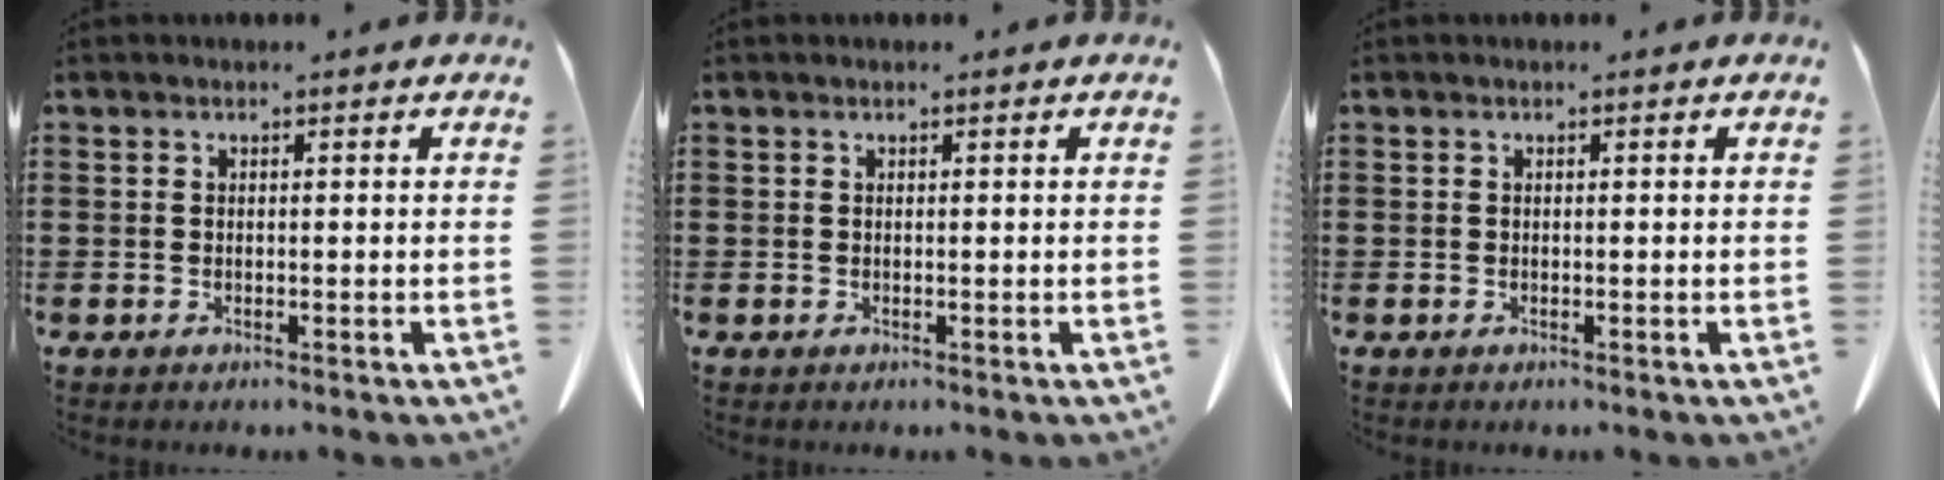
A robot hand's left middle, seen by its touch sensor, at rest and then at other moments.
{"total": 0.0}
{"total": 0.0}